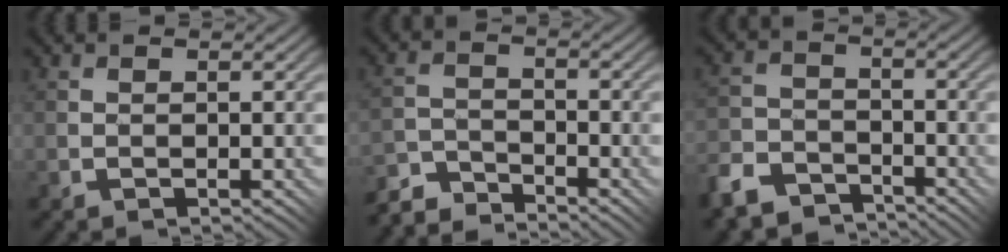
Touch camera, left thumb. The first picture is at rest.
{"total": 4.9, "force": [-4.7, 1.0, 0.7], "torque": [-0.014, 0.005, -0.102]}
{"total": 6.9, "force": [-5.7, 3.3, 2.1], "torque": [-0.048, -0.006, -0.121]}